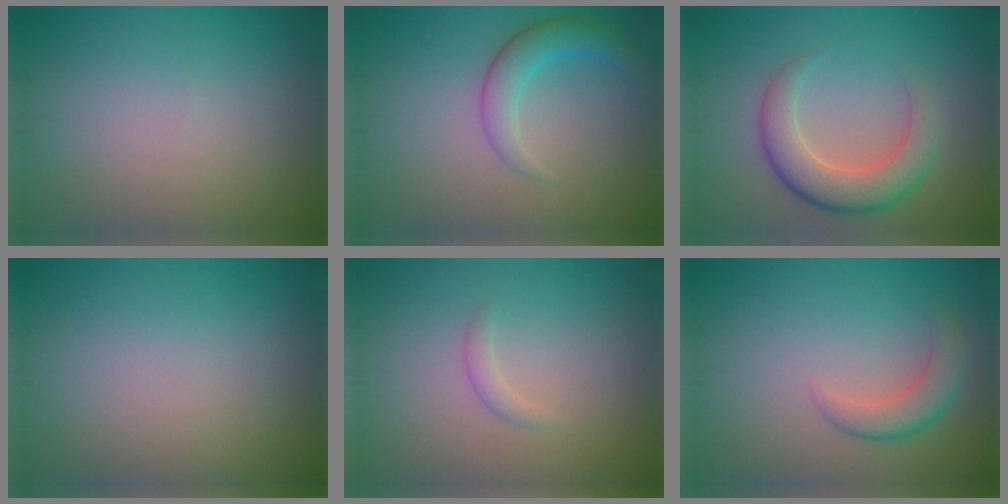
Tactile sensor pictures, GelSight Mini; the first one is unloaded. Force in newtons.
{"total": 3.2, "press": 3.2, "slide": 0.1}
{"total": 5.1, "press": 5.1, "slide": 0.2}
{"total": 0.0}
{"total": 1.0, "press": 1.0, "slide": 0.0}
{"total": 2.7, "press": 2.7, "slide": 0.2}